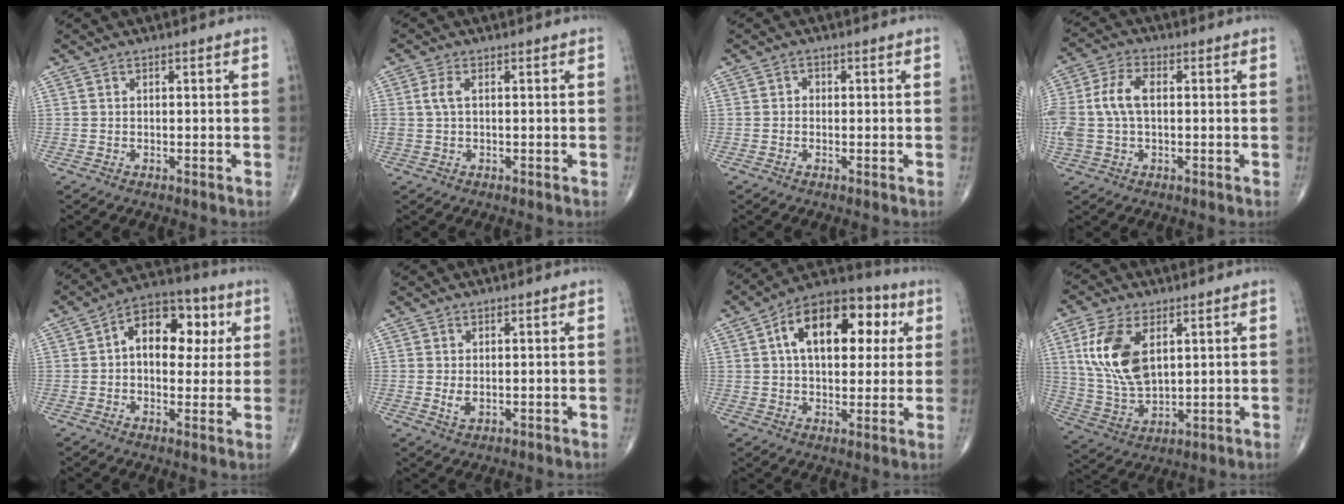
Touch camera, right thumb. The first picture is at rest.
{"total": 2.7, "force": [0.5, 1.3, 2.3], "torque": [-0.064, 0.009, 0.011]}
{"total": 0.9, "force": [-0.1, 0.8, 0.4], "torque": [0.000, 0.003, -0.006]}
{"total": 9.6, "force": [0.6, 5.5, 7.8], "torque": [-0.190, 0.021, 0.012]}
{"total": 13.1, "force": [2.6, 8.5, 9.7], "torque": [-0.103, 0.020, 0.030]}
{"total": 2.0, "force": [0.0, 1.2, 1.6], "torque": [-0.028, -0.006, 0.005]}
{"total": 18.4, "force": [5.1, 10.5, 14.3], "torque": [-0.183, 0.019, 0.069]}
{"total": 13.4, "force": [4.2, 7.2, 10.5], "torque": [-0.213, -0.014, 0.091]}